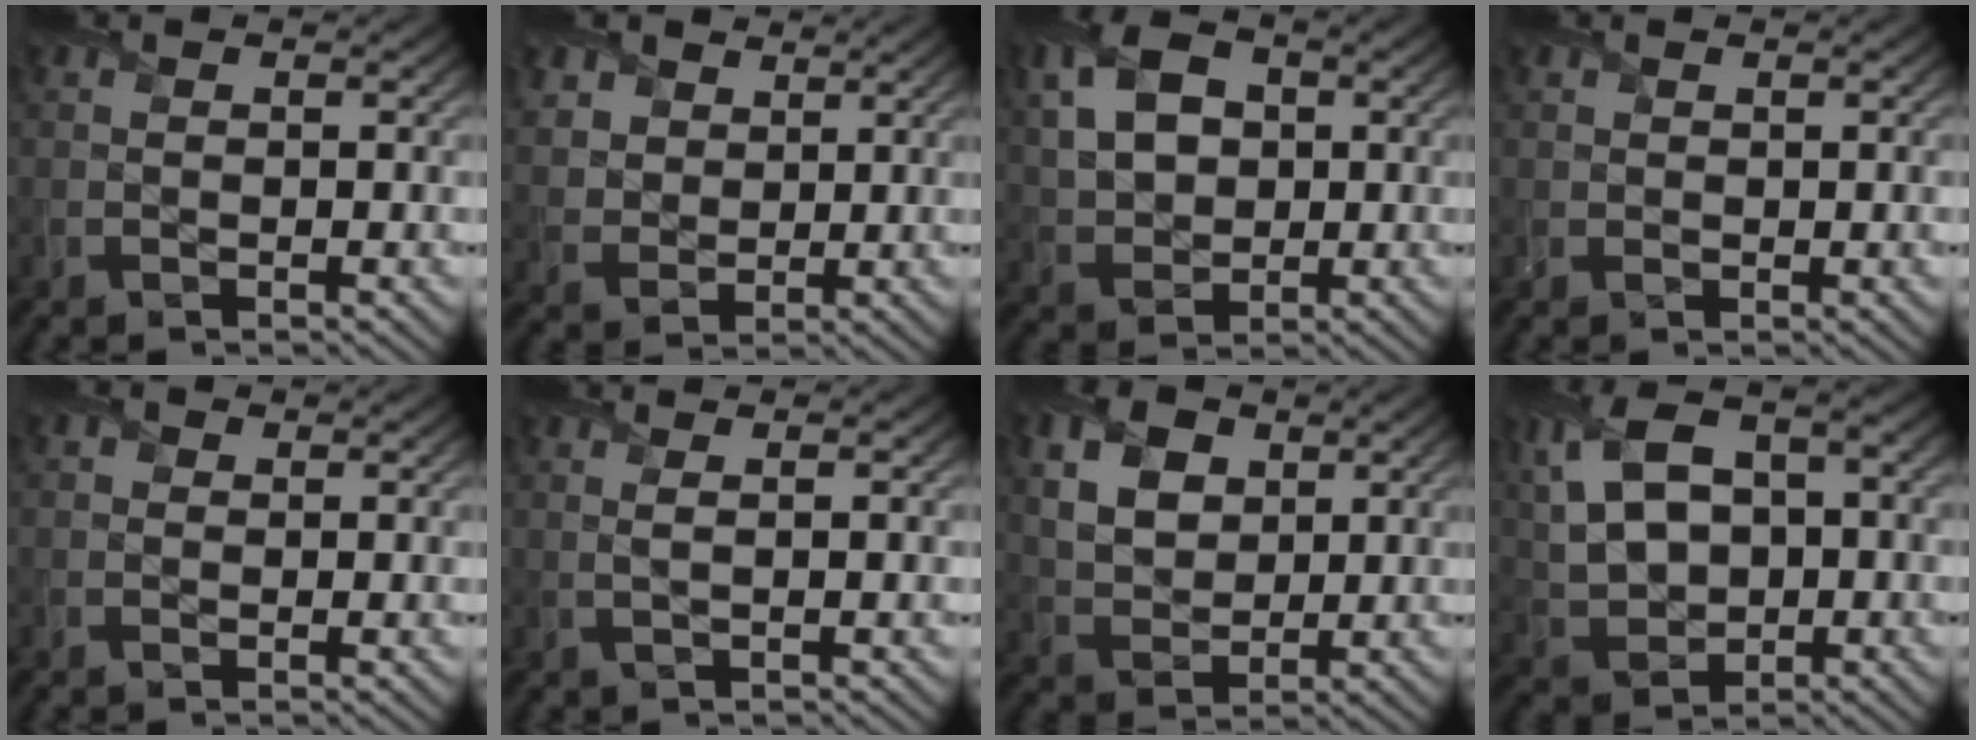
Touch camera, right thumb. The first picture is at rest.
{"total": 6.3, "force": [3.5, 4.7, 2.4], "torque": [-0.105, -0.003, 0.076]}
{"total": 8.4, "force": [2.0, 5.9, 5.6], "torque": [-0.138, 0.013, 0.031]}
{"total": 1.1, "force": [0.6, 0.8, 0.5], "torque": [-0.011, -0.001, 0.013]}
{"total": 1.1, "force": [0.3, 1.0, 0.3], "torque": [-0.003, -0.002, 0.001]}
{"total": 1.4, "force": [0.6, 0.4, 1.2], "torque": [-0.022, 0.003, 0.004]}
{"total": 7.4, "force": [3.0, 5.1, 4.5], "torque": [-0.120, 0.005, 0.053]}
{"total": 11.9, "force": [2.2, 7.7, 8.8], "torque": [-0.218, 0.007, 0.043]}